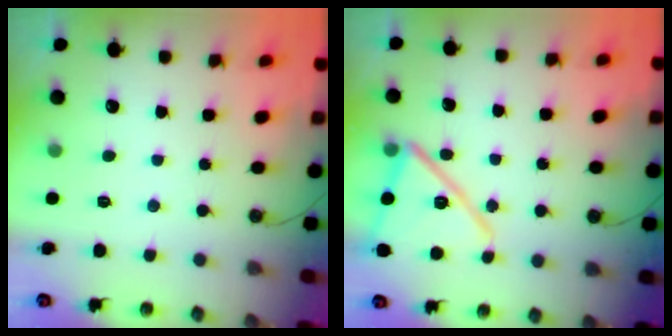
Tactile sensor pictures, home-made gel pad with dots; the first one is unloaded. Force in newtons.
{"total": 16.0, "press": 16.0, "slide": 1.2}